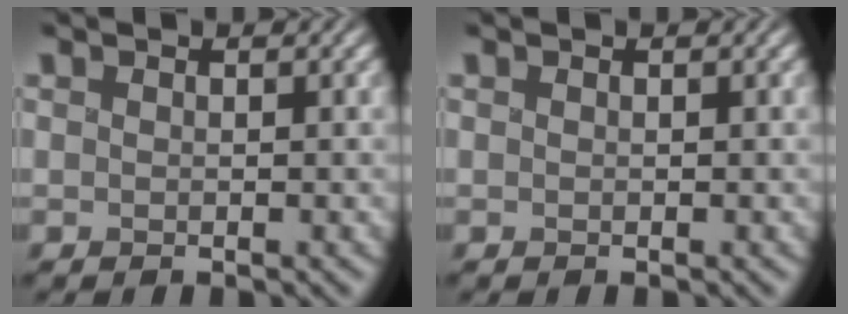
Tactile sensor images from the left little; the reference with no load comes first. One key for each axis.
{"total": 0.0}